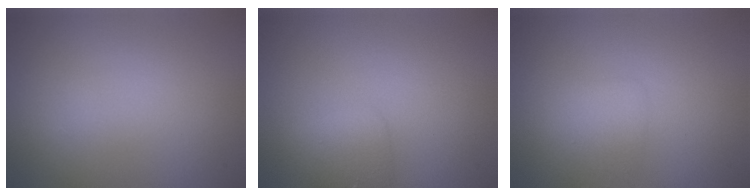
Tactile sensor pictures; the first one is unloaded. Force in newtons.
{"total": 1.7, "press": 1.7, "slide": 0.1}
{"total": 1.3, "press": 1.3, "slide": 0.1}